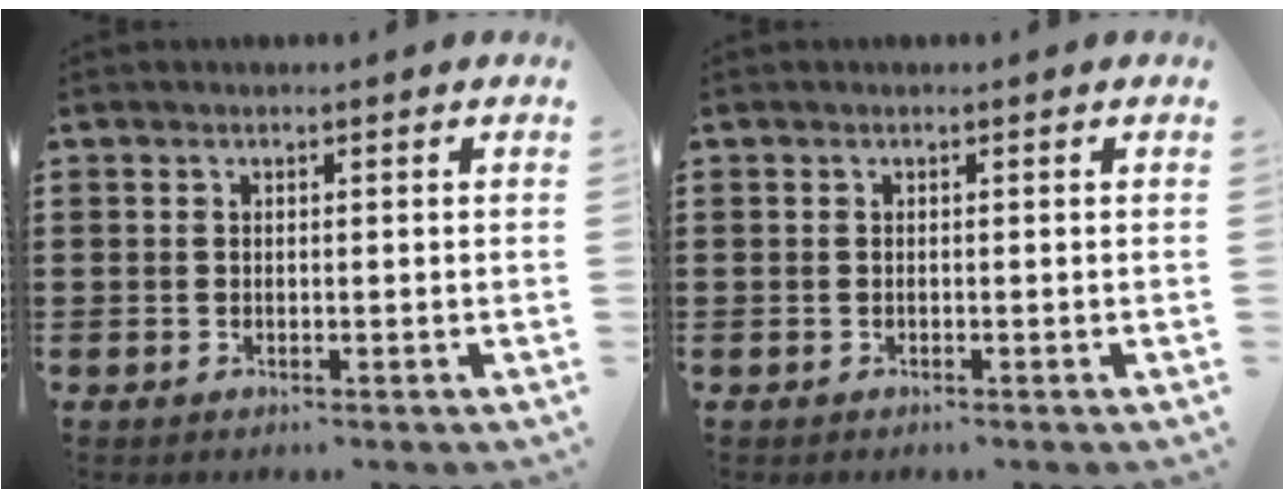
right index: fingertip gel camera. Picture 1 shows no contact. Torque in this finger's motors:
{"motor_torque": [-0.33, 1.74, 0.01, 0.02]}